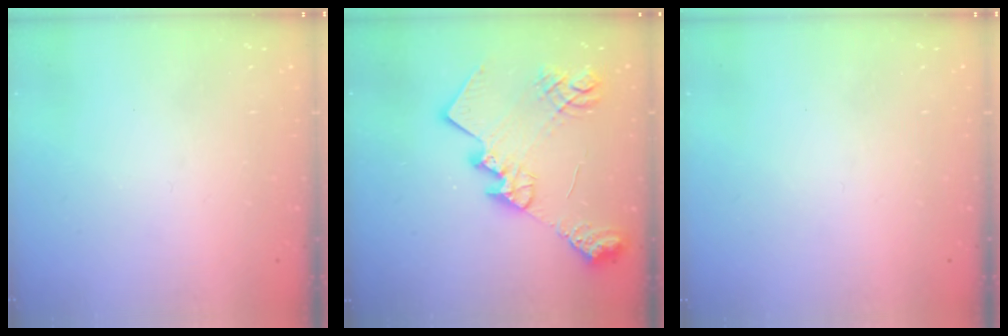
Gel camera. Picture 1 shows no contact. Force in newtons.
{"total": 24.0, "press": 23.9, "slide": 1.6}
{"total": 0.0}